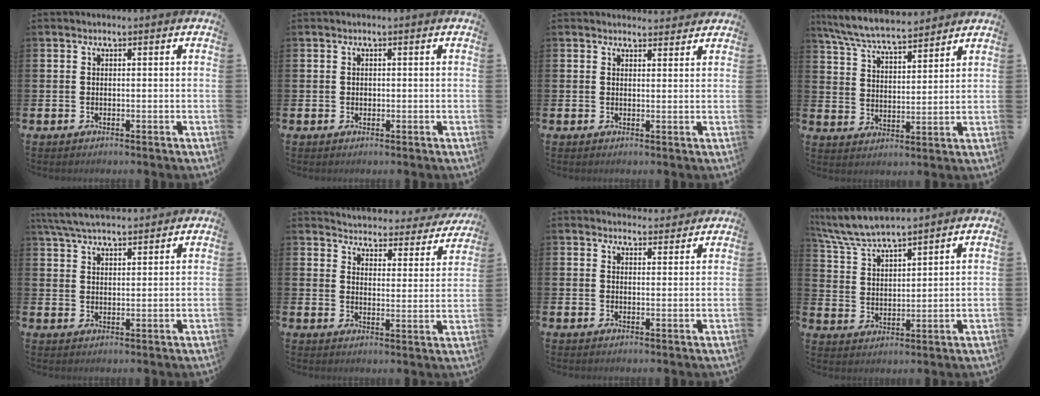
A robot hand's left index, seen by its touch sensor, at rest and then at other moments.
{"total": 0.6, "force": [0.1, 0.5, 0.2], "torque": [-0.001, 0.004, -0.001]}
{"total": 2.1, "force": [2.0, 0.4, -0.1], "torque": [0.007, -0.011, 0.035]}
{"total": 7.3, "force": [6.9, 0.8, 2.2], "torque": [-0.072, -0.034, 0.125]}
{"total": 5.5, "force": [5.2, 0.9, 1.6], "torque": [-0.053, -0.017, 0.097]}
{"total": 3.6, "force": [3.5, 0.6, 0.2], "torque": [-0.019, -0.037, 0.053]}
{"total": 2.9, "force": [2.9, 0.6, -0.1], "torque": [0.006, -0.018, 0.050]}
{"total": 6.6, "force": [6.3, 0.7, 1.6], "torque": [-0.062, -0.029, 0.114]}